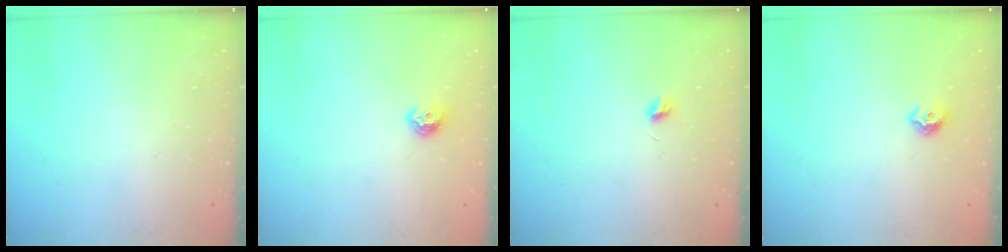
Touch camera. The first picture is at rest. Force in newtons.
{"total": 6.8, "press": 6.8, "slide": 0.3}
{"total": 3.9, "press": 3.9, "slide": 0.3}
{"total": 6.9, "press": 6.8, "slide": 0.9}